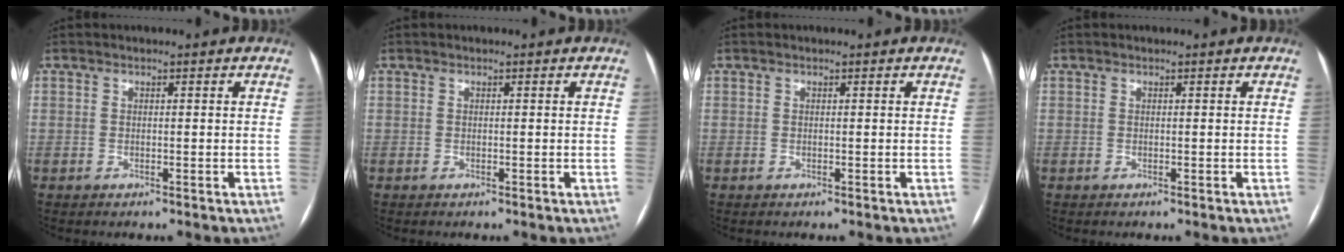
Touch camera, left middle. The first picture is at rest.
{"total": 0.0}
{"total": 0.0}
{"total": 0.0}